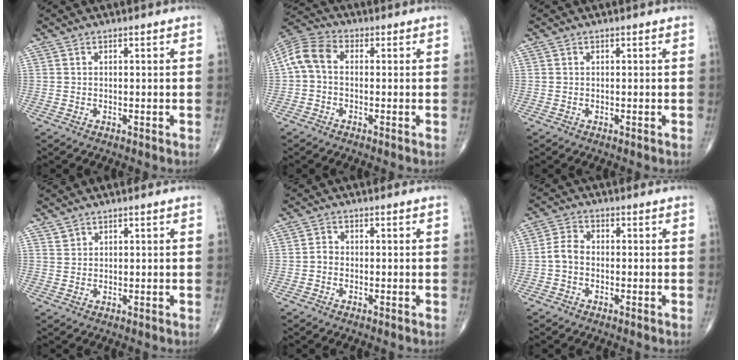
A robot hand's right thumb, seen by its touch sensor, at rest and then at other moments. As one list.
[{"total": 6.9, "force": [-0.1, 4.6, 5.1], "torque": [-0.102, 0.023, -0.016]}, {"total": 0.0}, {"total": 1.2, "force": [1.0, 0.7, 0.0], "torque": [0.011, -0.005, 0.017]}, {"total": 1.5, "force": [-0.5, 1.2, 0.8], "torque": [-0.007, 0.004, -0.013]}, {"total": 3.8, "force": [-0.8, 2.6, 2.6], "torque": [-0.050, 0.012, -0.024]}]